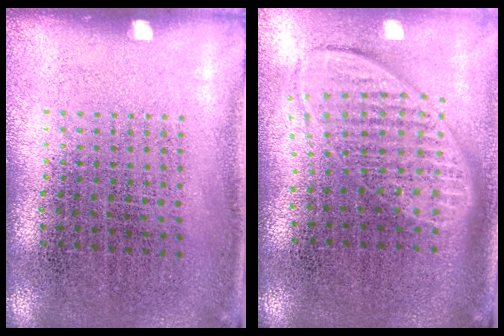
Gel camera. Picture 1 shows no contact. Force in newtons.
{"total": 1.9, "press": 1.5, "slide": 1.2}